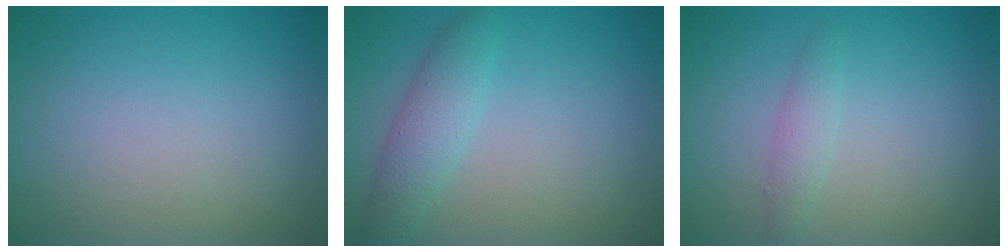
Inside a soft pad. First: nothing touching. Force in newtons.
{"total": 2.9, "press": 2.9, "slide": 0.2}
{"total": 1.4, "press": 1.4, "slide": 0.0}